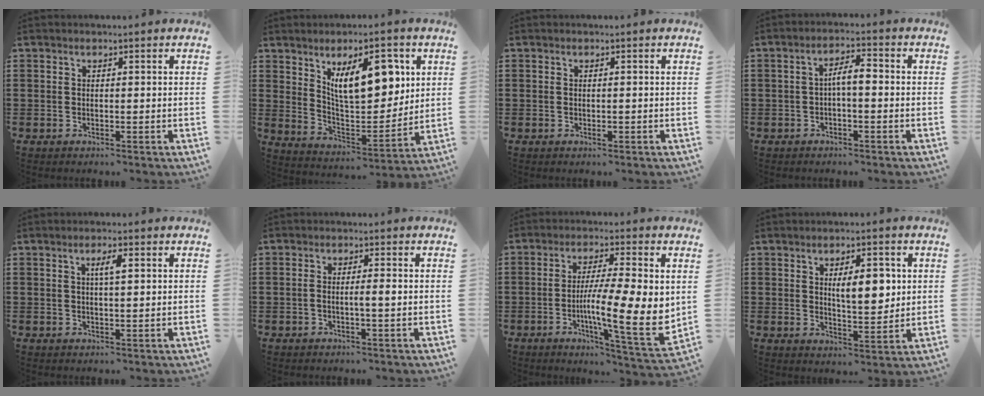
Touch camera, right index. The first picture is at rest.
{"total": 12.4, "force": [5.6, 5.6, 9.5], "torque": [-0.148, -0.014, 0.094]}
{"total": 0.6, "force": [-0.1, 0.1, 0.6], "torque": [-0.012, -0.004, -0.001]}
{"total": 3.5, "force": [-0.4, 0.9, 3.4], "torque": [-0.063, 0.009, -0.011]}
{"total": 2.9, "force": [0.8, 0.6, 2.7], "torque": [-0.054, 0.006, 0.010]}
{"total": 2.2, "force": [-0.5, 0.1, 2.1], "torque": [-0.039, -0.001, -0.010]}
{"total": 13.3, "force": [-0.4, 2.7, 13.0], "torque": [-0.199, -0.026, -0.009]}
{"total": 6.6, "force": [1.6, 2.7, 5.8], "torque": [-0.085, -0.005, 0.017]}